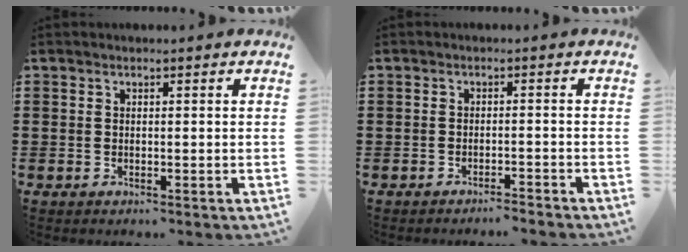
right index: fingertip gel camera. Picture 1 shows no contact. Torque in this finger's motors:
{"motor_torque": [-1.59, -0.55, -0.89, -0.21]}